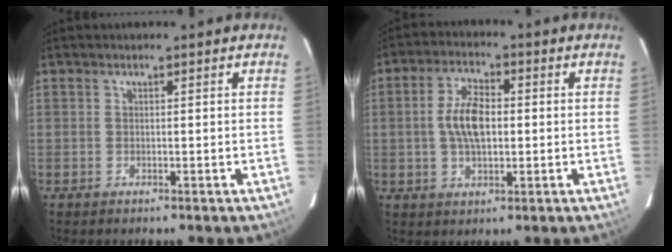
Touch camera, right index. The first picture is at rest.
{"total": 7.8, "force": [0.0, 3.9, 6.7], "torque": [-0.128, 0.010, 0.001]}